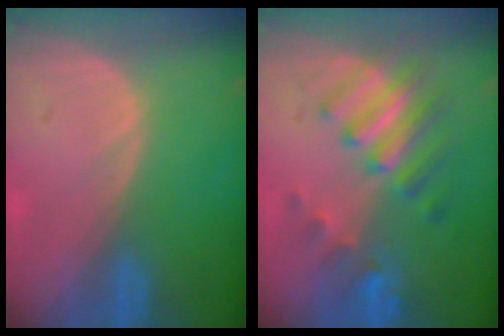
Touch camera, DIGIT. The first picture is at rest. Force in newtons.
{"total": 7.5, "press": 7.2, "slide": 2.0}